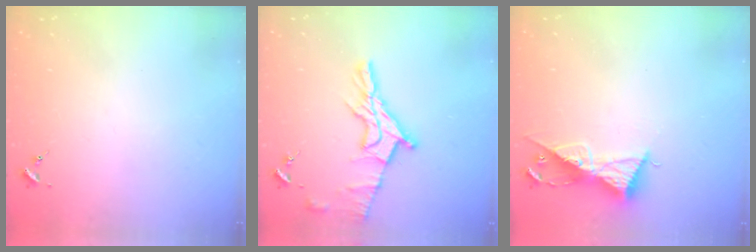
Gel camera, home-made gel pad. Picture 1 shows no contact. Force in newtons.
{"total": 12.6, "press": 12.6, "slide": 1.2}
{"total": 9.9, "press": 9.8, "slide": 0.6}